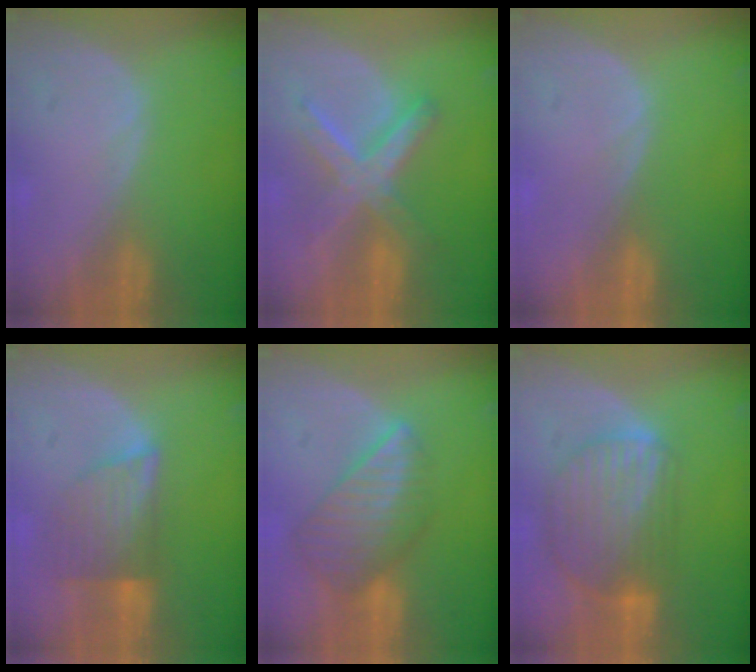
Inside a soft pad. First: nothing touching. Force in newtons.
{"total": 7.6, "press": 7.6, "slide": 0.5}
{"total": 0.0}
{"total": 7.2, "press": 6.4, "slide": 3.3}
{"total": 8.4, "press": 7.5, "slide": 3.9}
{"total": 9.6, "press": 8.1, "slide": 5.1}